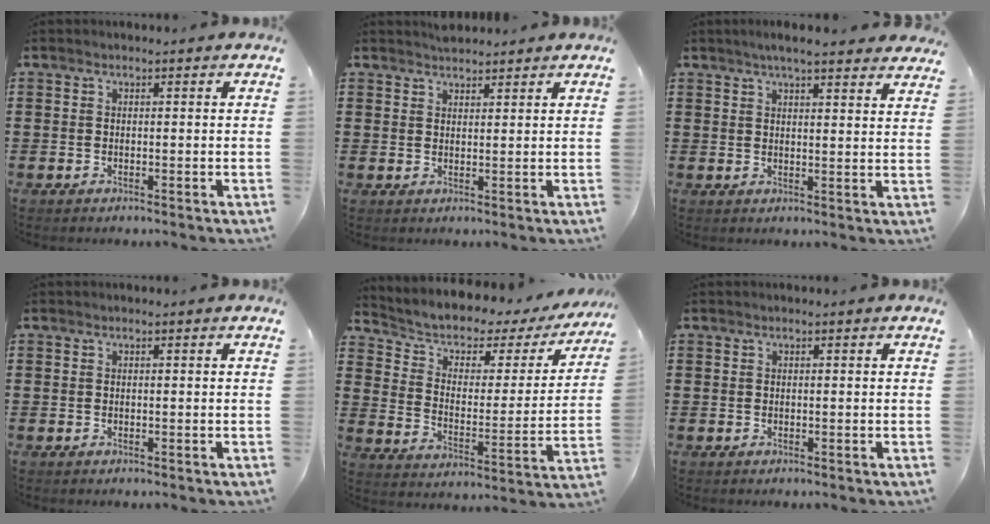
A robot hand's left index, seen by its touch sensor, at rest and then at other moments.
{"total": 2.2, "force": [2.0, 0.9, -0.2], "torque": [0.000, 0.003, 0.041]}
{"total": 4.4, "force": [3.9, 0.0, 2.0], "torque": [-0.048, -0.005, 0.071]}
{"total": 0.0}
{"total": 3.5, "force": [2.1, 2.3, 1.5], "torque": [-0.050, -0.020, 0.026]}
{"total": 0.0}